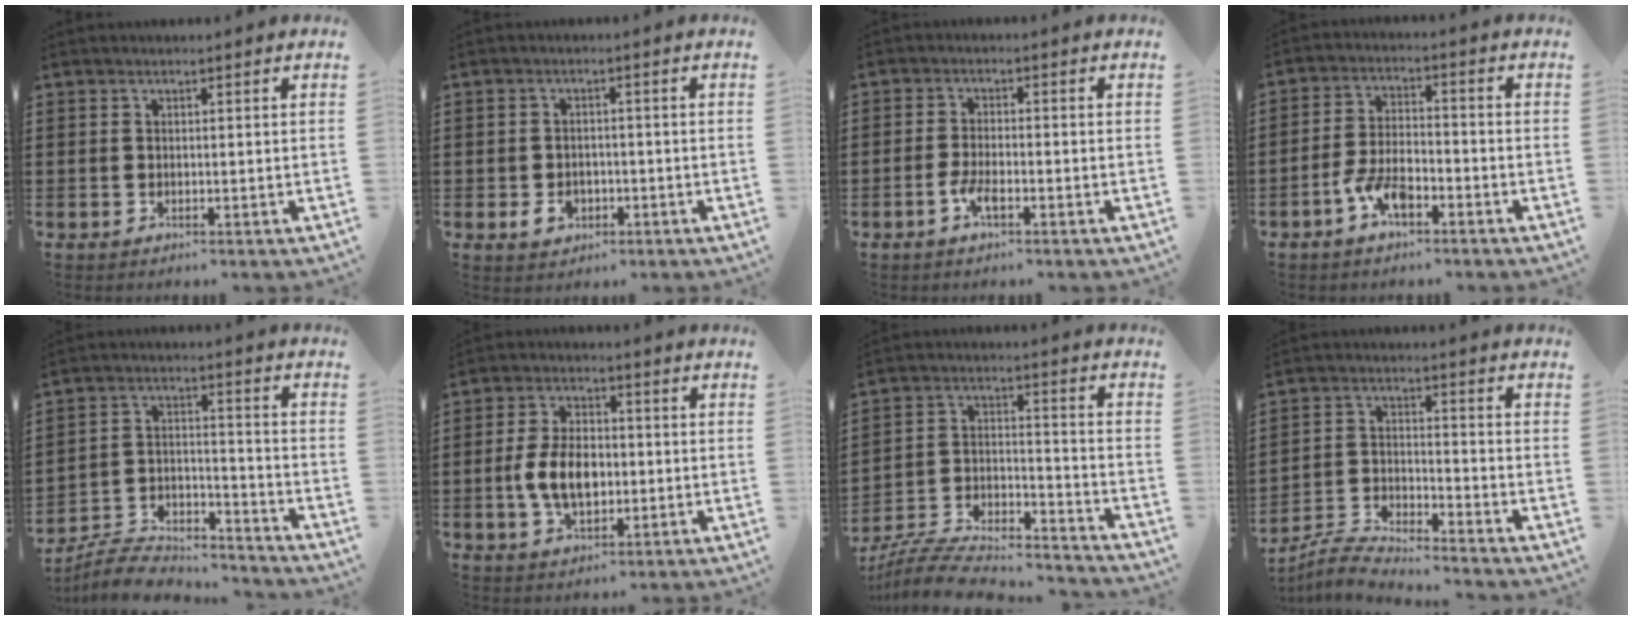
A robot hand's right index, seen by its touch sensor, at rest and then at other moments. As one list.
[{"total": 3.2, "force": [-1.1, 2.3, 1.8], "torque": [-0.037, 0.002, -0.021]}, {"total": 3.3, "force": [-1.6, 0.9, 2.8], "torque": [-0.069, -0.008, -0.034]}, {"total": 5.9, "force": [-3.3, 2.2, 4.3], "torque": [-0.104, -0.001, -0.069]}, {"total": 7.3, "force": [-6.9, 1.7, 1.4], "torque": [-0.034, 0.011, -0.138]}, {"total": 7.7, "force": [-1.1, 4.7, 6.0], "torque": [-0.128, 0.000, -0.026]}, {"total": 7.3, "force": [-6.8, 1.7, 2.0], "torque": [-0.042, 0.004, -0.135]}, {"total": 5.3, "force": [-5.2, 0.1, 0.5], "torque": [-0.026, 0.001, -0.110]}]